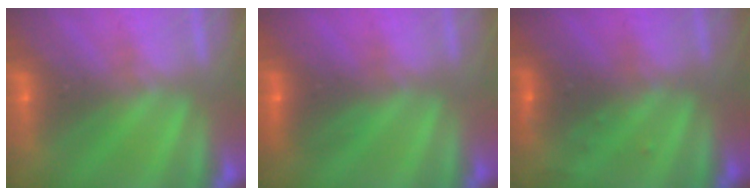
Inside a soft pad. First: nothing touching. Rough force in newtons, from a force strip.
{"total": 2.5}
{"total": 2.8}